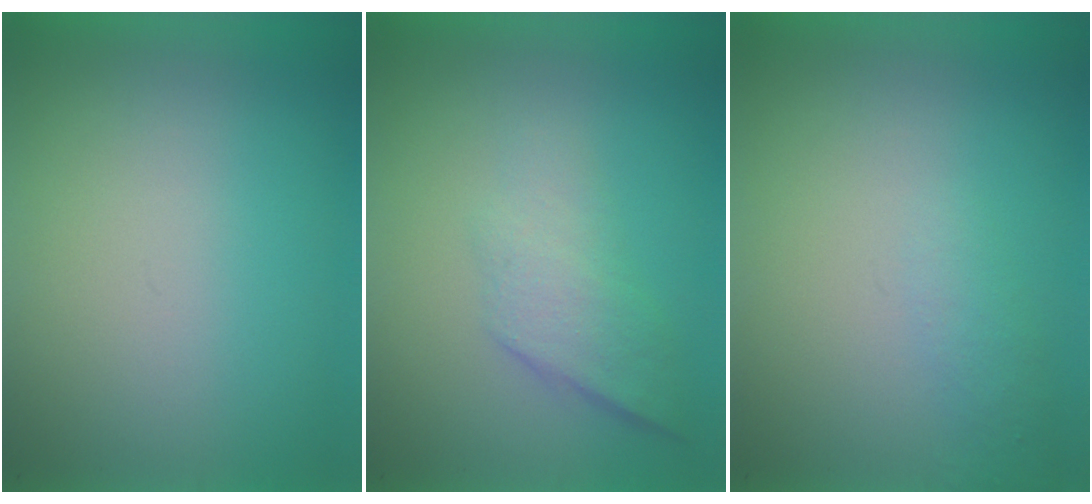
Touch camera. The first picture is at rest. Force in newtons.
{"total": 2.3}
{"total": 1.3}